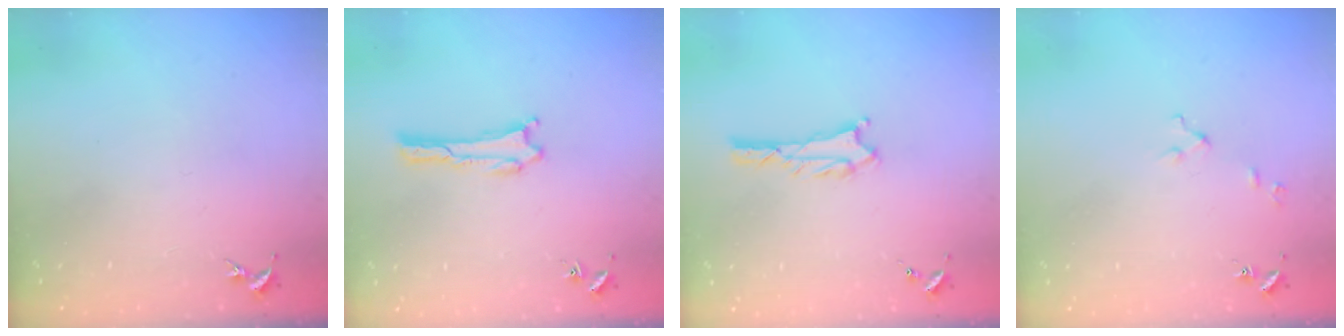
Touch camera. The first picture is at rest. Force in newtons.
{"total": 0.0}
{"total": 0.7, "press": 0.7, "slide": 0.1}
{"total": 2.6, "press": 2.6, "slide": 0.3}